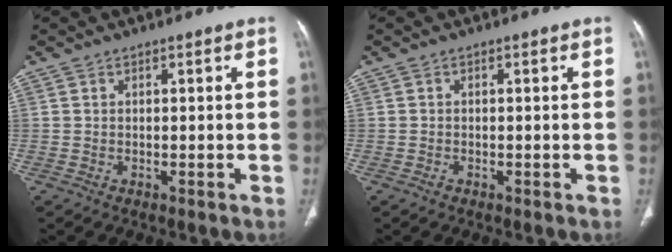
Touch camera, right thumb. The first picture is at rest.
{"total": 1.1, "force": [-0.7, 0.8, 0.2], "torque": [-0.002, 0.004, -0.010]}